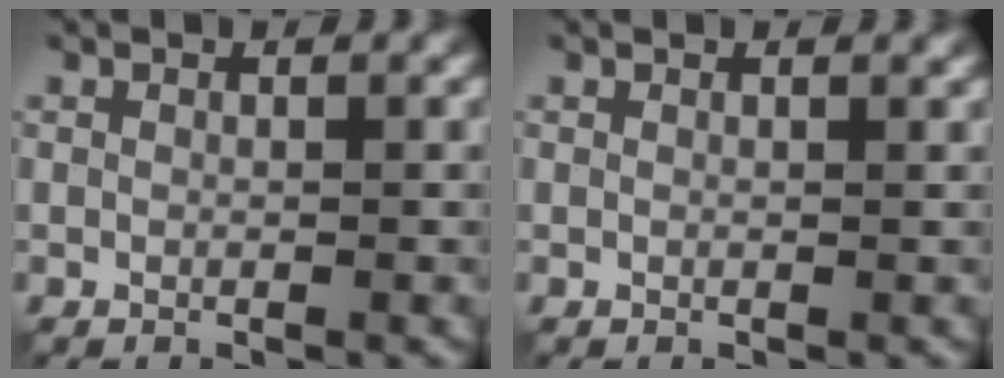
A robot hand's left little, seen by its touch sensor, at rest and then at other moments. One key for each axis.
{"total": 0.8, "fx": 0.8, "fy": 0.1, "fz": 0.3, "tx": -0.003, "ty": 0.001, "tz": 0.009}